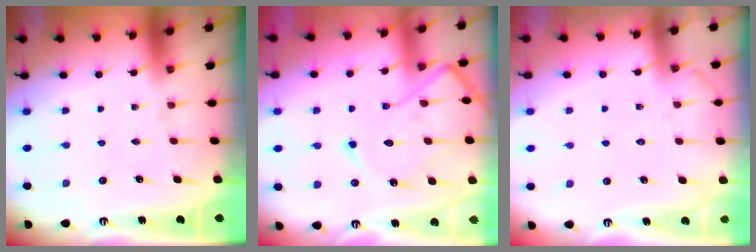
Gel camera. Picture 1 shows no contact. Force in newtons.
{"total": 13.6, "press": 13.5, "slide": 1.3}
{"total": 5.0, "press": 5.0, "slide": 0.6}